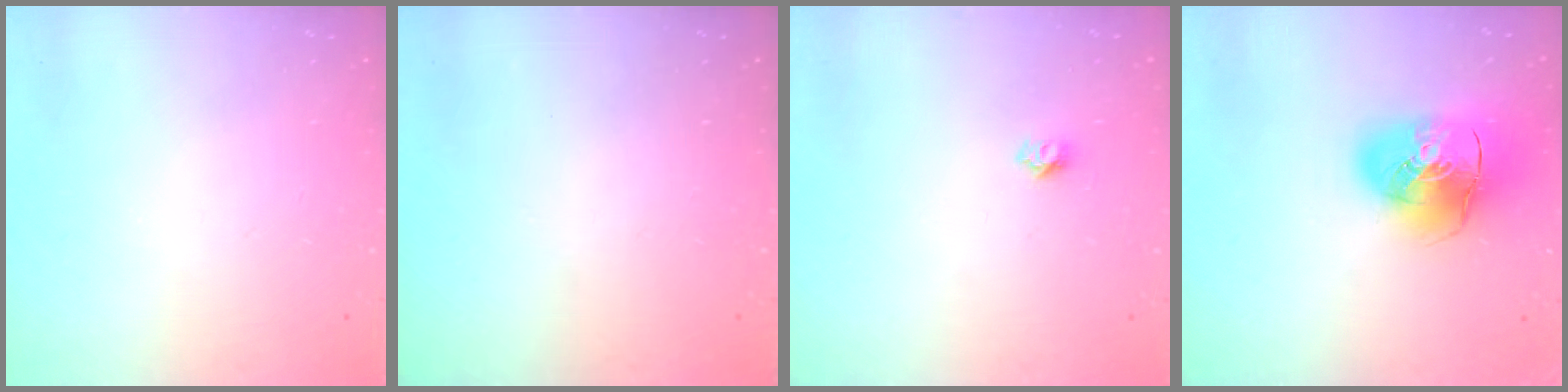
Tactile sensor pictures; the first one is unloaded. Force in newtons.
{"total": 0.0}
{"total": 4.4, "press": 4.4, "slide": 0.4}
{"total": 15.3, "press": 15.2, "slide": 2.2}